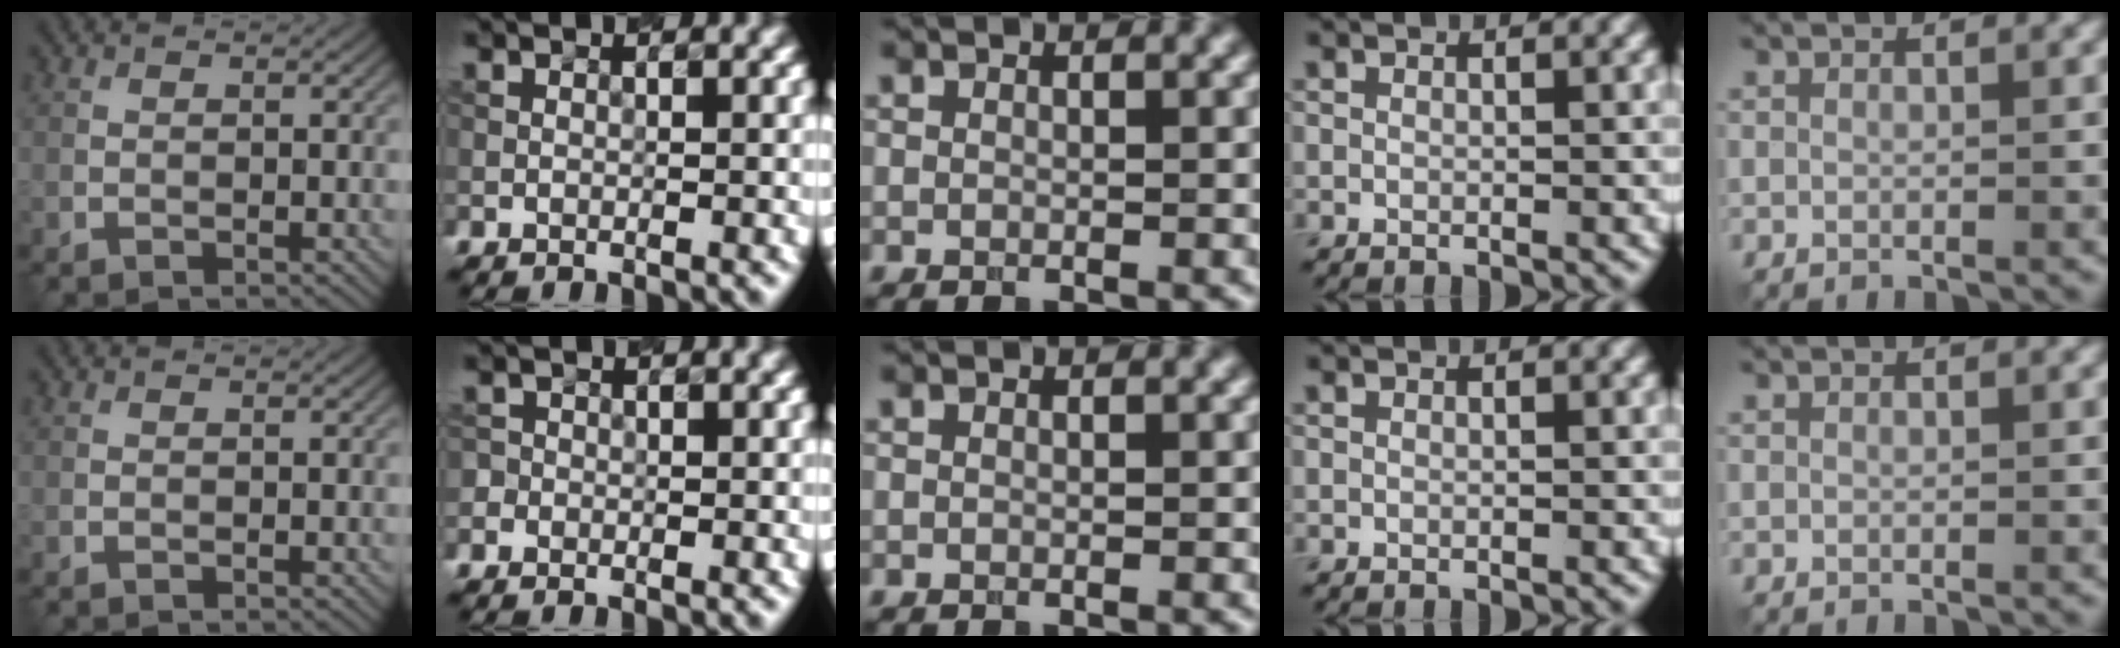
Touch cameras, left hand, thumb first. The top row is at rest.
{"index": {"total": 0.8, "force": [-0.4, 0.8, -0.1], "torque": [0.011, 0.001, -0.010]}}